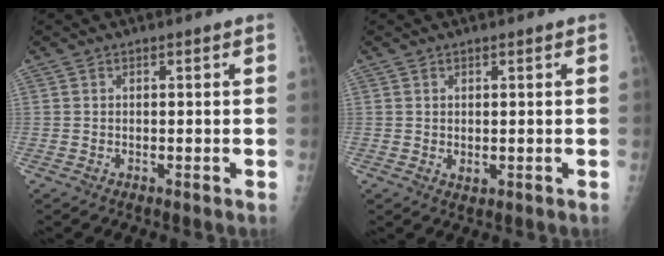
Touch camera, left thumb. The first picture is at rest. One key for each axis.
{"total": 1.6, "fx": 0.2, "fy": 0.9, "fz": 1.3, "tx": -0.018, "ty": -0.006, "tz": 0.008}